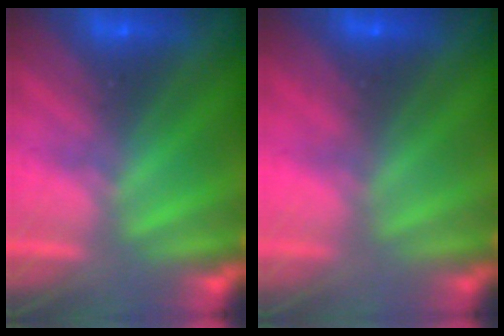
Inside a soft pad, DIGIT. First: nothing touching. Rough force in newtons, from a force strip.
{"total": 4.7}